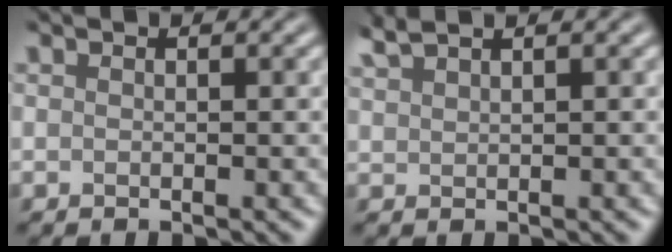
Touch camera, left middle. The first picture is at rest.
{"total": 1.8, "force": [1.6, -0.7, -0.1], "torque": [-0.017, 0.005, 0.049]}